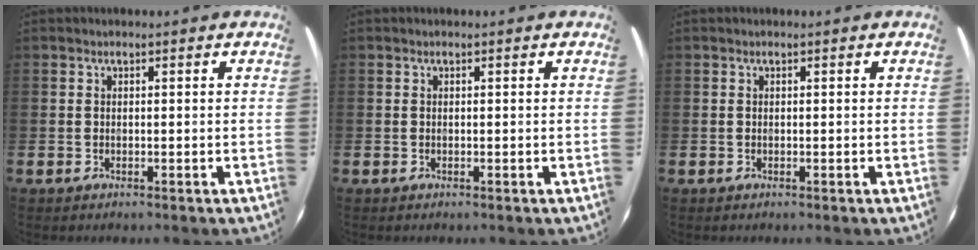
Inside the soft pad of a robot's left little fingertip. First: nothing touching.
{"total": 0.0}
{"total": 0.0}